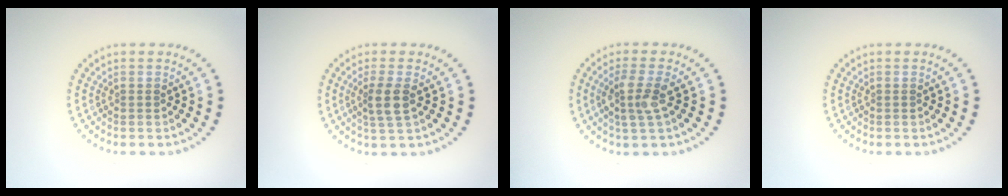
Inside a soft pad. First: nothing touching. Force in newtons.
{"total": 2.2, "press": 1.9, "slide": 1.2}
{"total": 2.9, "press": 2.6, "slide": 1.3}
{"total": 0.0}